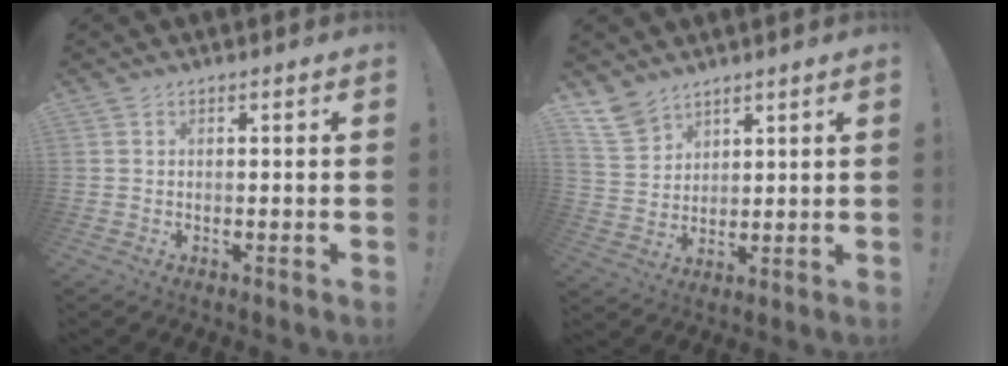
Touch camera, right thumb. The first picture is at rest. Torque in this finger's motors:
{"motor_torque": [0.03, -0.10, -1.10, -0.12, -0.28]}